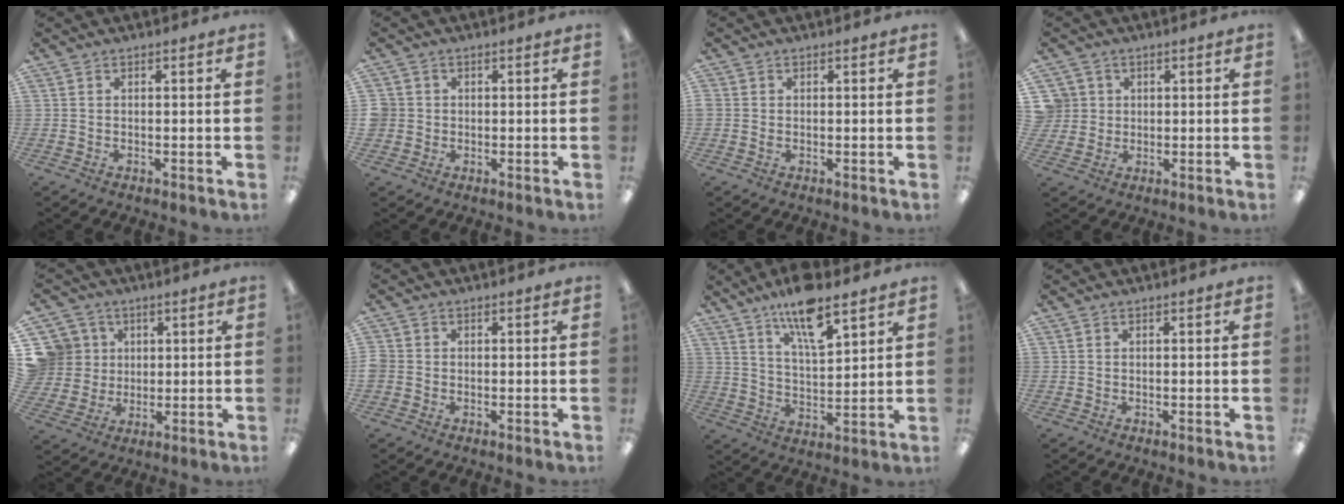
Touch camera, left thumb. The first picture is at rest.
{"total": 3.0, "force": [0.1, 2.9, 0.6], "torque": [-0.014, 0.006, 0.002]}
{"total": 0.9, "force": [0.0, 0.9, 0.4], "torque": [-0.008, 0.003, -0.002]}
{"total": 4.8, "force": [1.4, 4.6, 0.1], "torque": [-0.012, 0.007, 0.028]}
{"total": 9.9, "force": [3.0, 9.4, 1.0], "torque": [-0.048, -0.010, 0.064]}
{"total": 2.2, "force": [-0.3, 2.0, 0.9], "torque": [-0.014, 0.006, -0.005]}
{"total": 11.9, "force": [8.8, 3.5, 7.2], "torque": [-0.121, -0.046, 0.152]}
{"total": 0.0}